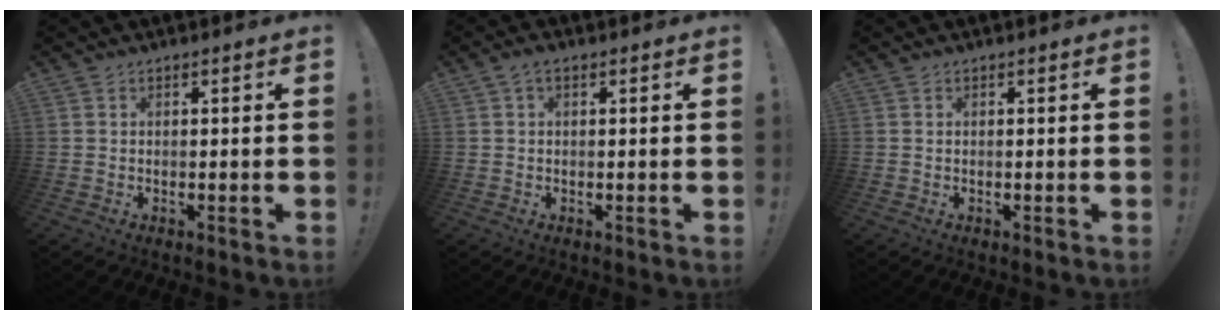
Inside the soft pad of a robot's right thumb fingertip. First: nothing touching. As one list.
[{"total": 2.2, "force": [0.9, 1.2, 1.6], "torque": [-0.025, 0.002, 0.014]}, {"total": 0.0}]